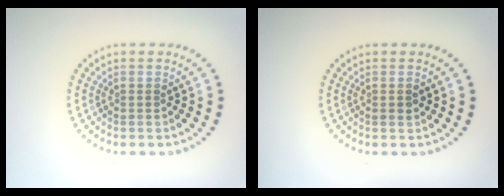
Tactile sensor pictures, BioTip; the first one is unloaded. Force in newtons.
{"total": 1.0, "press": 1.0, "slide": 0.3}